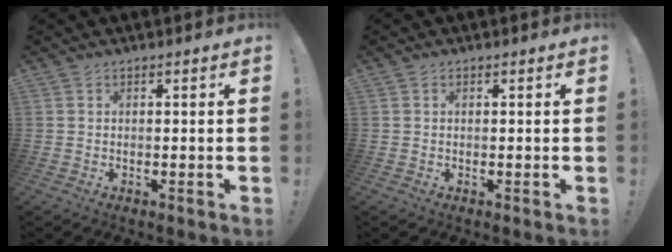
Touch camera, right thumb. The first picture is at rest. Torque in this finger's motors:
{"motor_torque": [-0.21, 0.00, 0.02, -0.17, 0.05]}